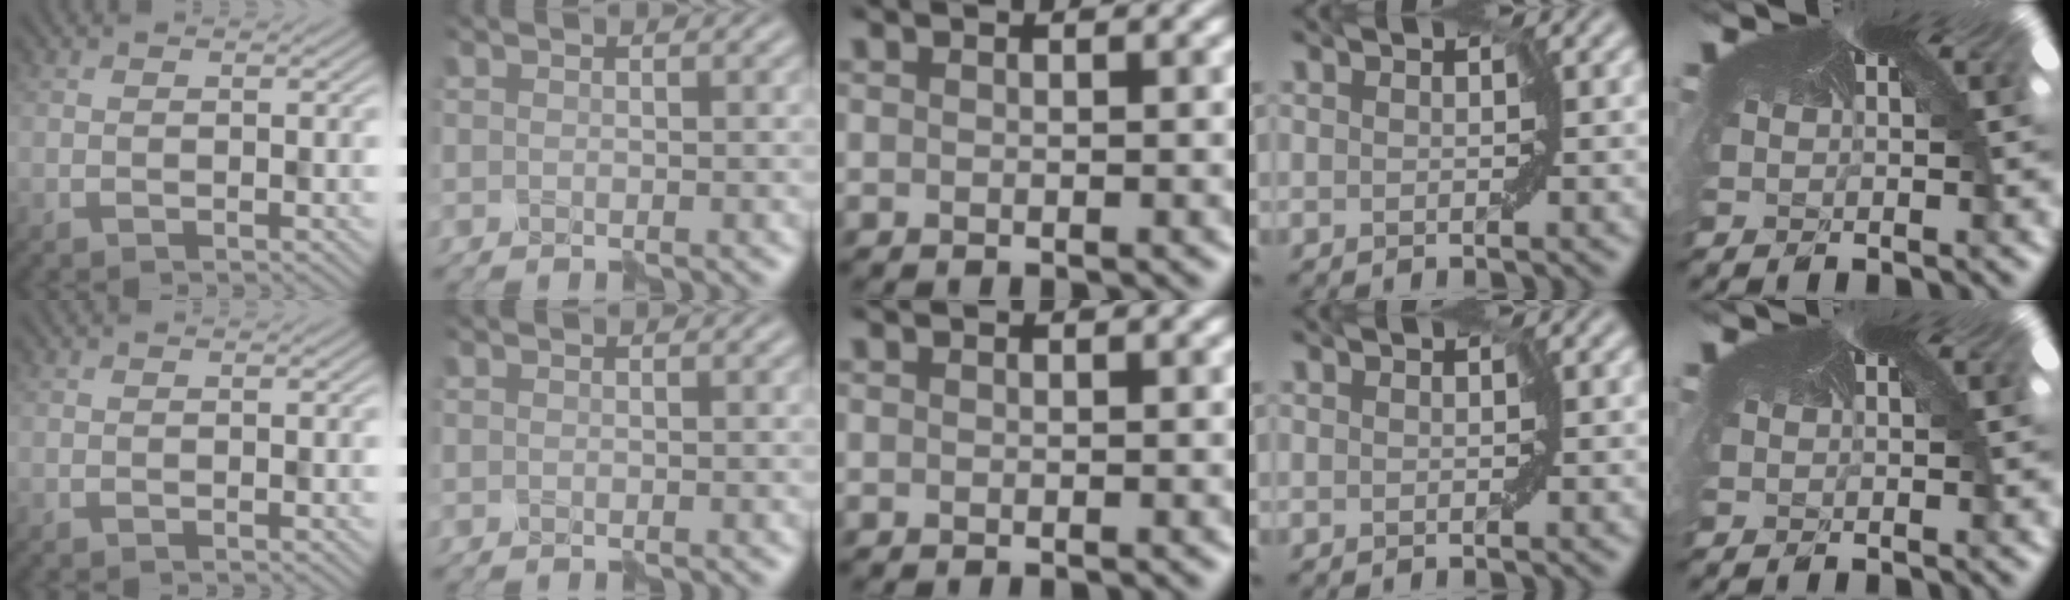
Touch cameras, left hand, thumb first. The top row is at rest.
{}